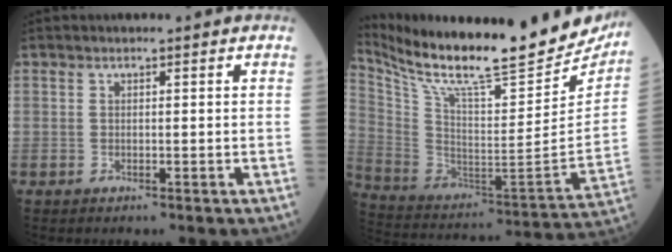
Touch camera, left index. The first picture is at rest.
{"total": 30.4, "force": [26.5, 5.1, 14.0], "torque": [-0.268, -0.076, 0.390]}